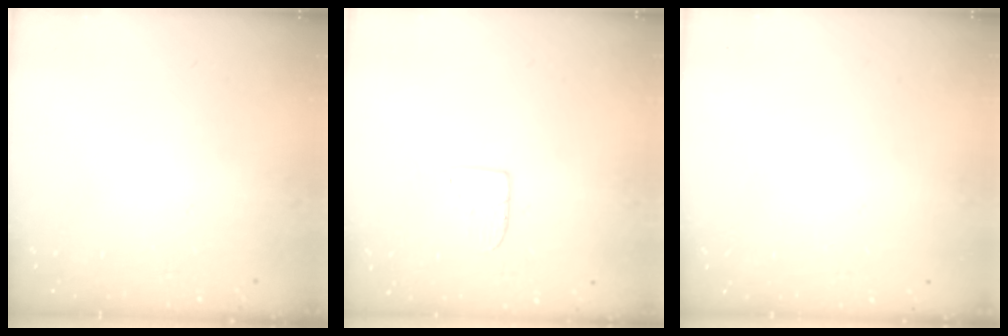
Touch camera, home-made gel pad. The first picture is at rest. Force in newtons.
{"total": 5.0, "press": 5.0, "slide": 0.4}
{"total": 0.0}